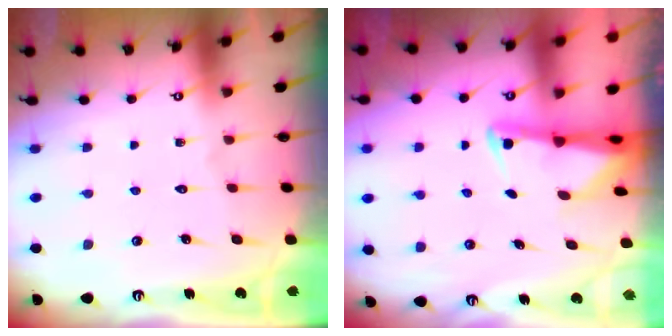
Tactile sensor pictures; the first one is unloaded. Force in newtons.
{"total": 2.3, "press": 2.3, "slide": 0.5}